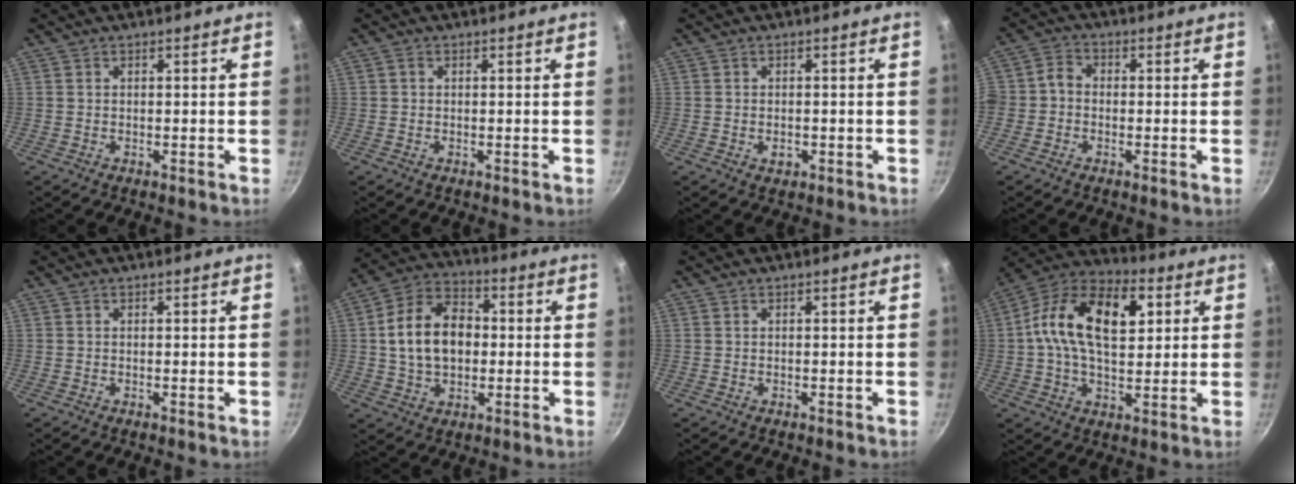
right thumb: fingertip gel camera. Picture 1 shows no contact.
{"total": 0.6, "force": [0.0, 0.5, 0.3], "torque": [-0.003, 0.004, -0.001]}
{"total": 2.1, "force": [-0.6, 1.4, 1.4], "torque": [-0.019, 0.002, -0.009]}
{"total": 3.5, "force": [-1.0, 3.0, 1.7], "torque": [-0.021, 0.014, -0.033]}
{"total": 0.0}
{"total": 14.4, "force": [0.5, 10.1, 10.2], "torque": [-0.146, 0.025, -0.002]}
{"total": 0.0}
{"total": 20.1, "force": [4.5, 12.5, 15.1], "torque": [-0.234, 0.010, 0.054]}